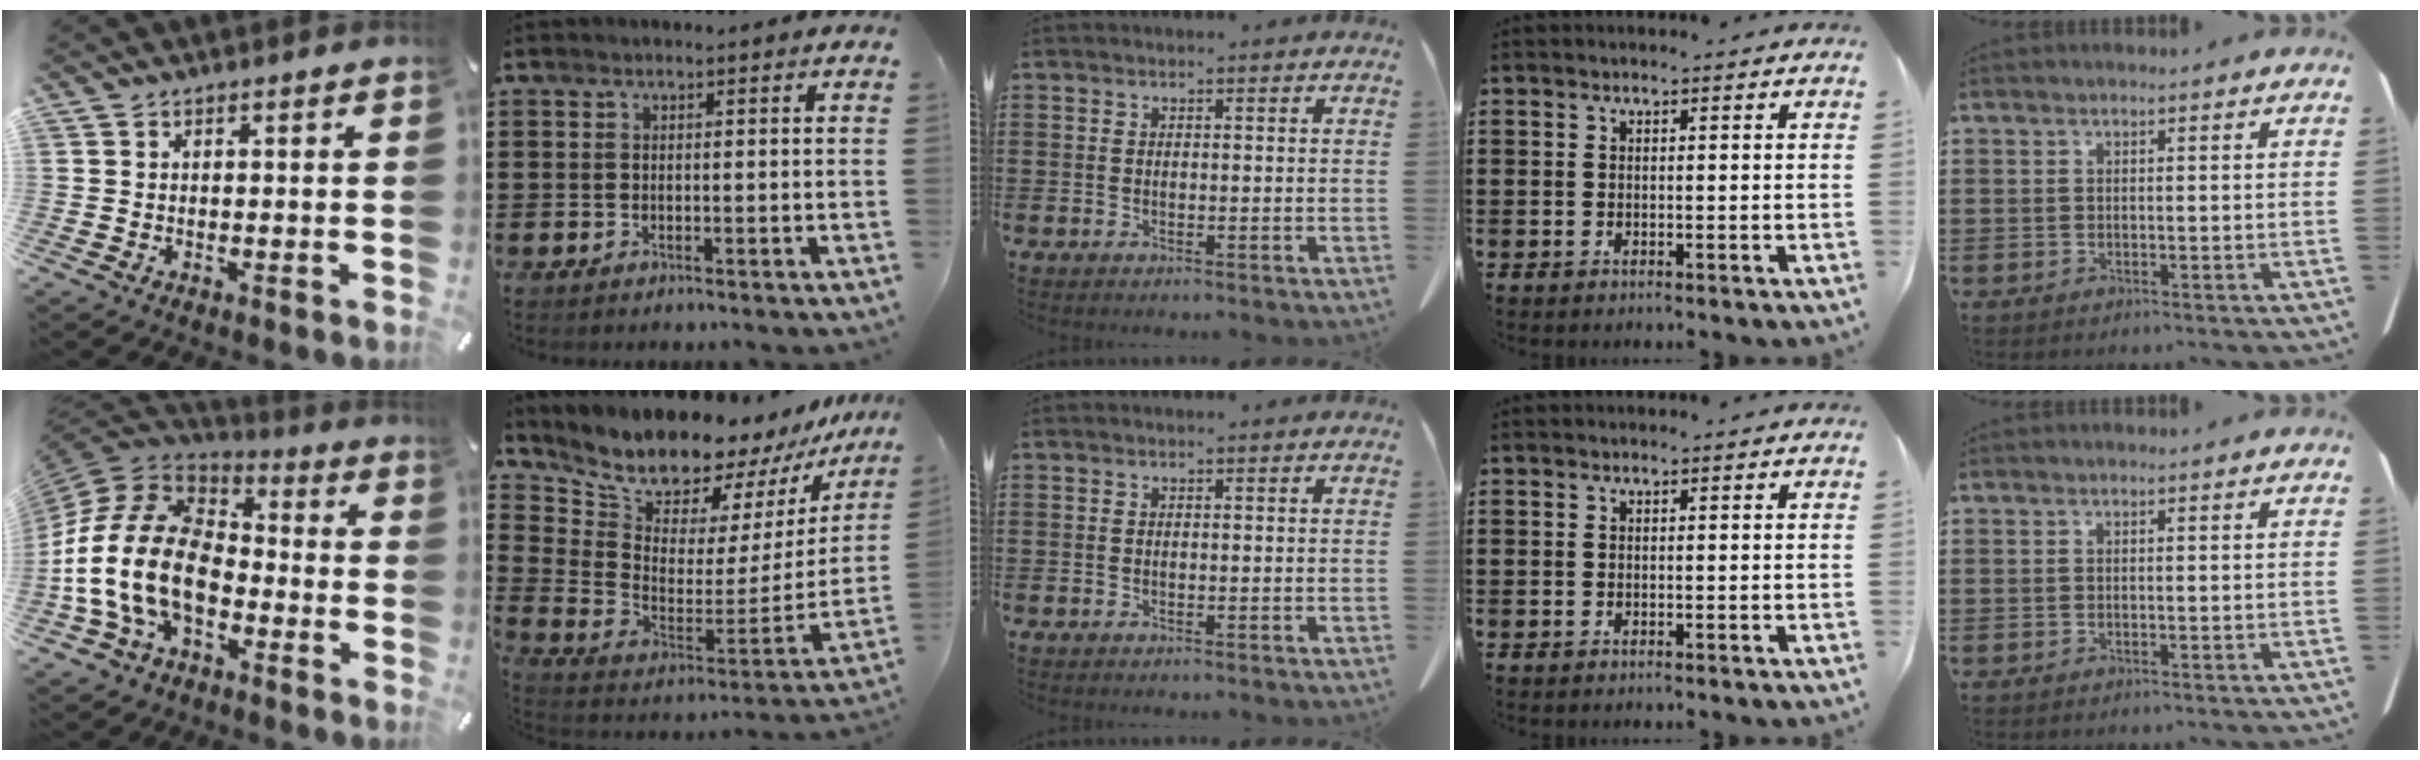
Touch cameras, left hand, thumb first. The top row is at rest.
{"thumb": {"total": 19.5, "force": [-6.8, 12.9, 13.0], "torque": [-0.276, 0.032, -0.120]}, "index": {"total": 10.8, "force": [10.5, 2.4, 1.4], "torque": [-0.078, -0.096, 0.181]}}